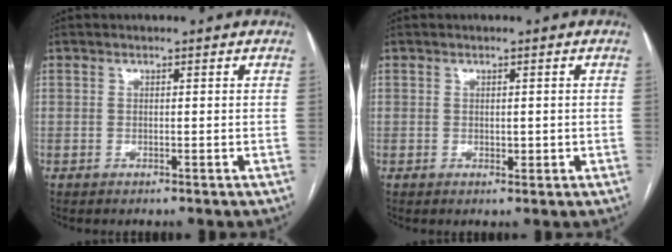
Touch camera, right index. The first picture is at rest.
{"total": 1.4, "force": [-0.1, 0.9, 1.1], "torque": [-0.016, 0.000, 0.003]}